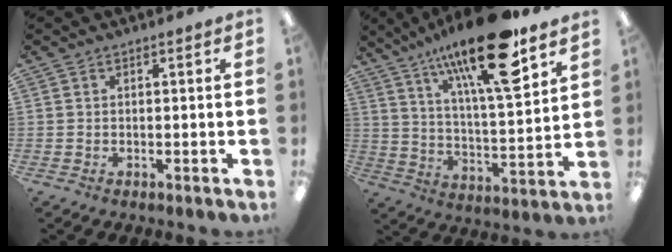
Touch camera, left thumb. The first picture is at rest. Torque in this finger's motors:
{"motor_torque": [1.23, 0.31, 1.68, -1.09, 0.50]}